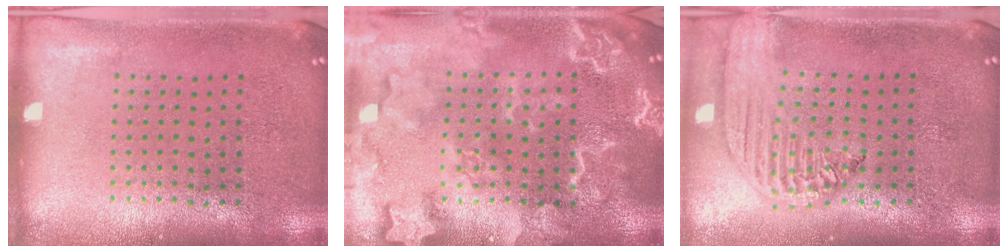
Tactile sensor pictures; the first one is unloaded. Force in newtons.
{"total": 4.3, "press": 4.3, "slide": 0.6}
{"total": 2.3, "press": 2.0, "slide": 1.2}